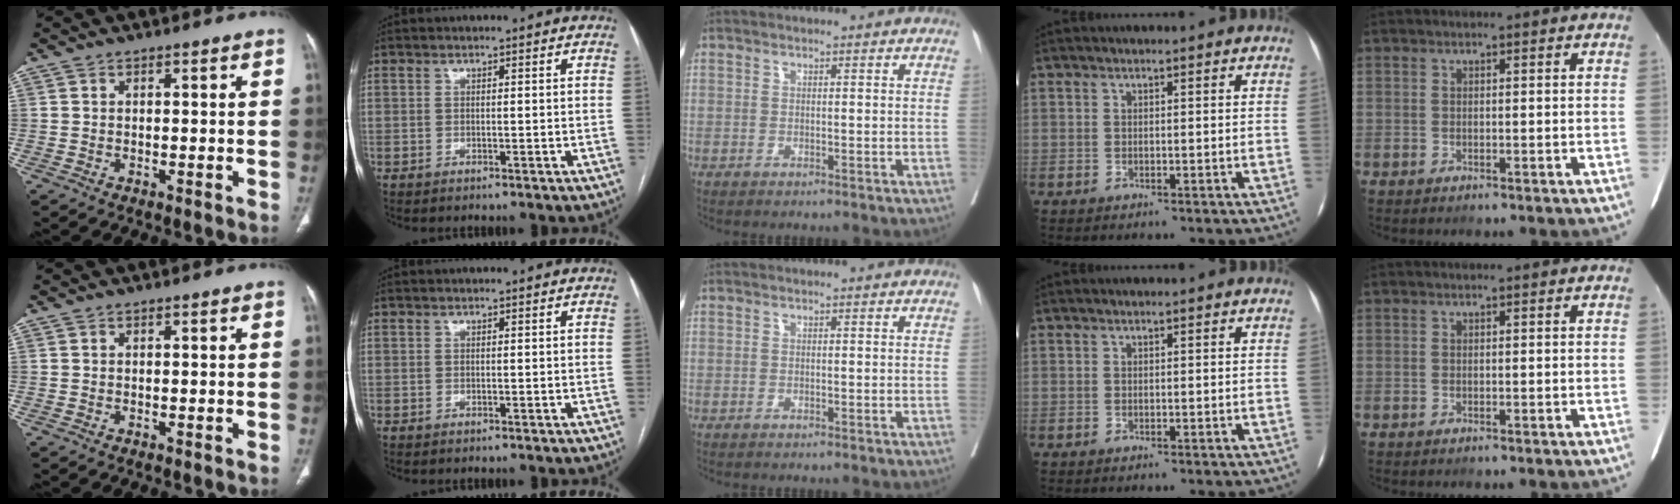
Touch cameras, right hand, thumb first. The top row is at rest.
{}